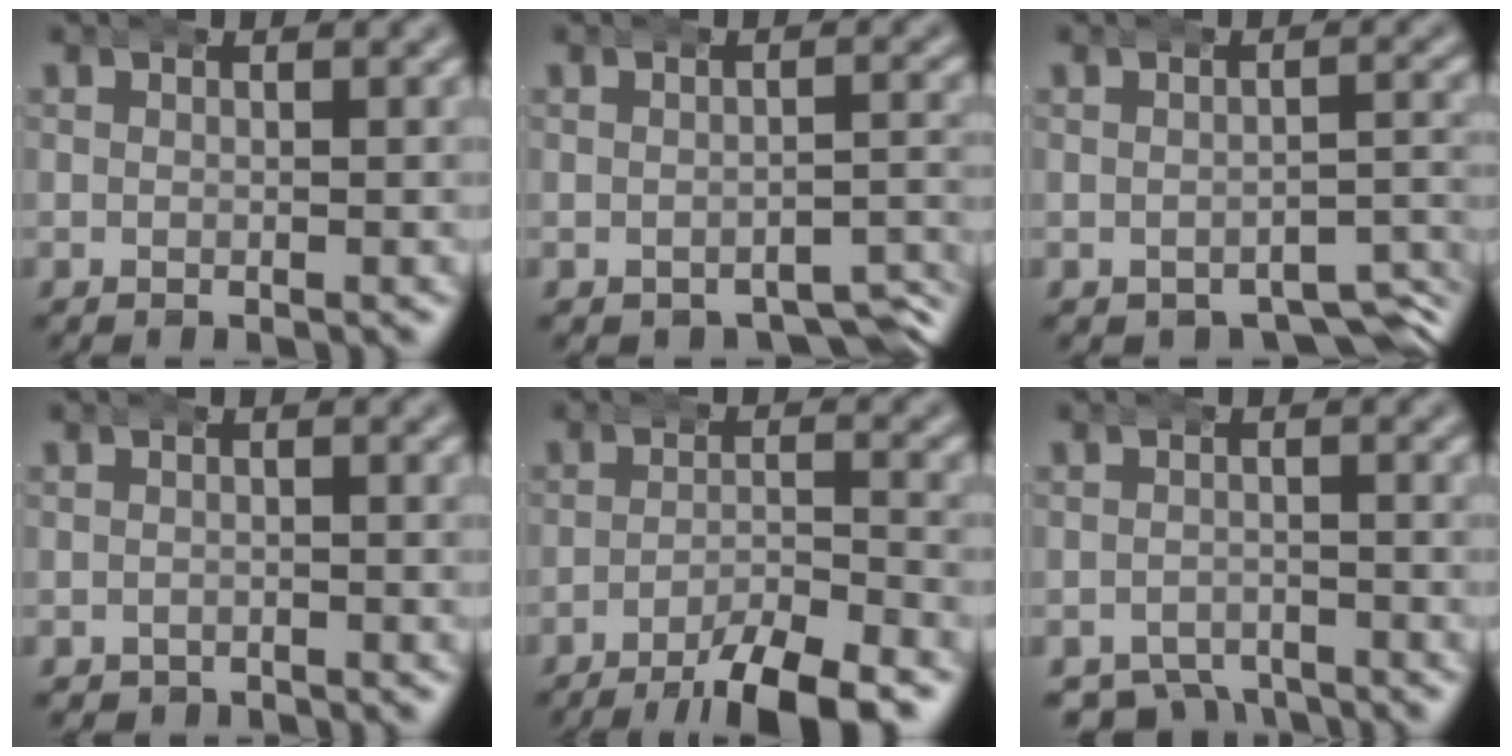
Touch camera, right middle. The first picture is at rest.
{"total": 4.3, "force": [-3.8, 1.6, 1.3], "torque": [-0.011, -0.011, -0.055]}
{"total": 6.1, "force": [-5.1, 2.5, 2.0], "torque": [-0.004, -0.012, -0.074]}
{"total": 1.3, "force": [-1.1, 0.6, -0.3], "torque": [0.004, -0.012, -0.009]}
{"total": 7.2, "force": [-6.1, 1.4, 3.7], "torque": [-0.048, -0.013, -0.095]}
{"total": 5.1, "force": [-4.5, 2.3, 0.9], "torque": [-0.007, -0.023, -0.067]}